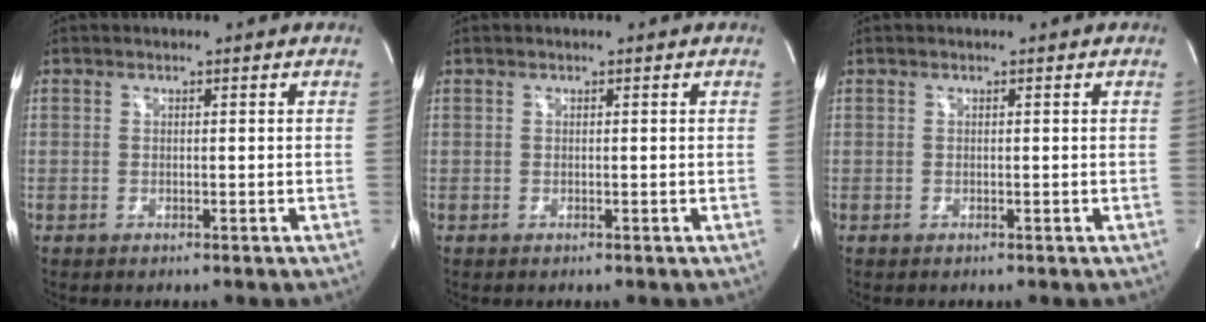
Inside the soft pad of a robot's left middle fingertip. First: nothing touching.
{"total": 0.0}
{"total": 0.0}